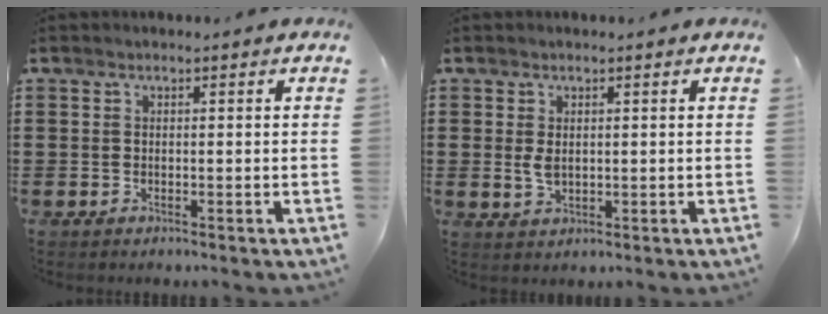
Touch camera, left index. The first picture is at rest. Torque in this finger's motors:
{"motor_torque": [0.45, 0.38, 0.26, 0.08]}